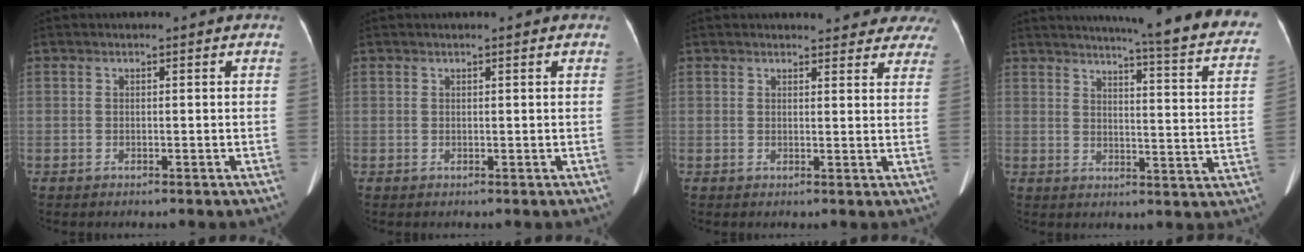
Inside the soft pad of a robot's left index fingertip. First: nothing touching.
{"total": 0.6, "force": [0.4, 0.0, 0.4], "torque": [-0.008, 0.007, 0.008]}
{"total": 12.1, "force": [11.3, 3.4, 2.9], "torque": [0.003, -0.016, 0.101]}
{"total": 24.1, "force": [21.0, 1.2, 11.7], "torque": [-0.149, -0.072, 0.233]}